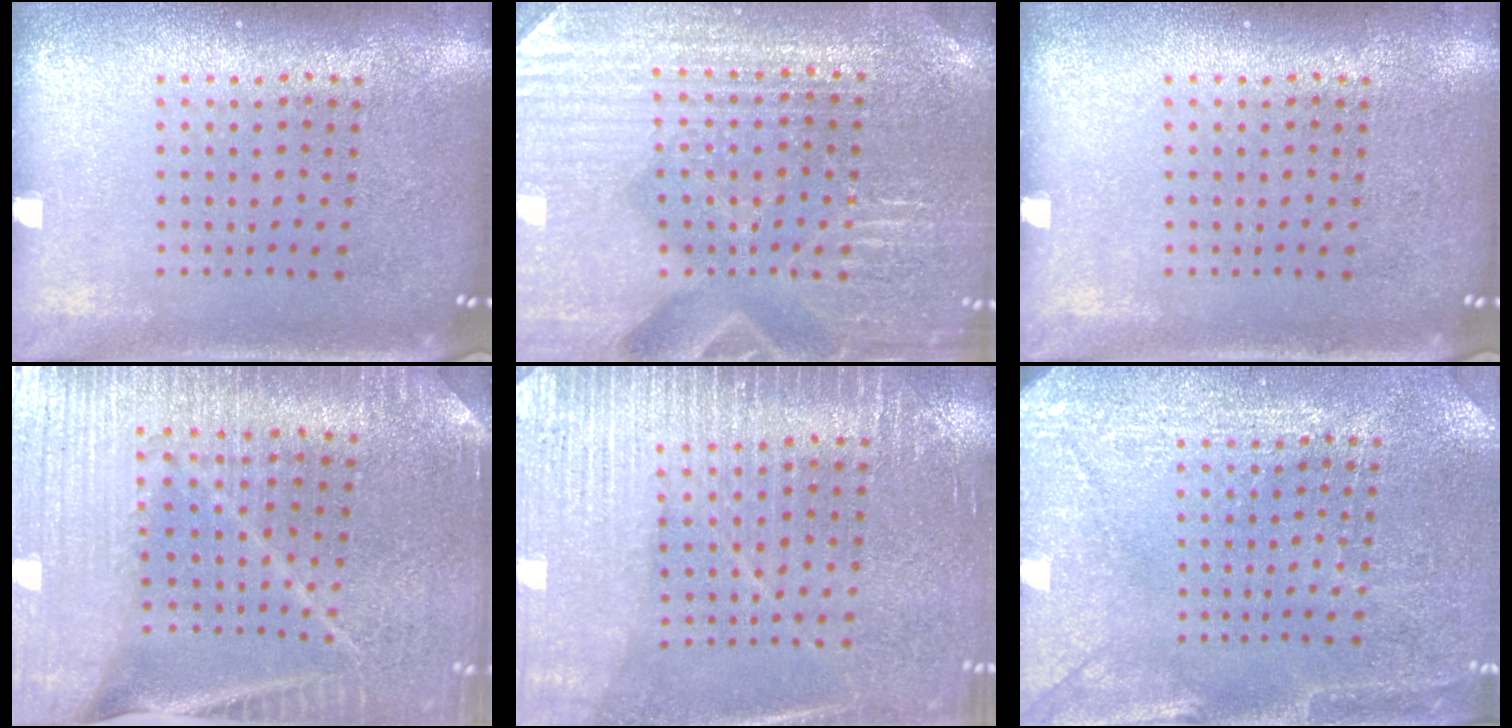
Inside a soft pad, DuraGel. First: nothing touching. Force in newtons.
{"total": 4.2, "press": 4.0, "slide": 1.3}
{"total": 0.0}
{"total": 3.1, "press": 3.1, "slide": 0.3}
{"total": 3.0, "press": 3.0, "slide": 0.5}
{"total": 2.9, "press": 2.8, "slide": 0.6}